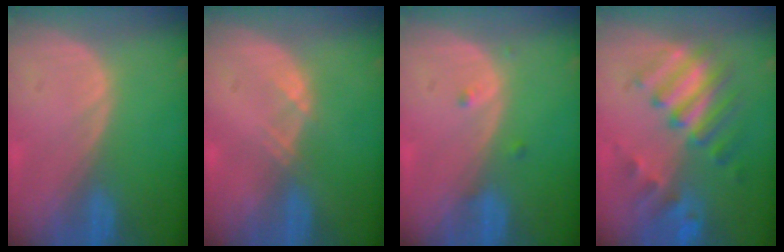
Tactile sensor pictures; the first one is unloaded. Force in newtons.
{"total": 1.1, "press": 1.0, "slide": 0.2}
{"total": 1.1, "press": 1.1, "slide": 0.1}
{"total": 8.8, "press": 8.1, "slide": 3.4}